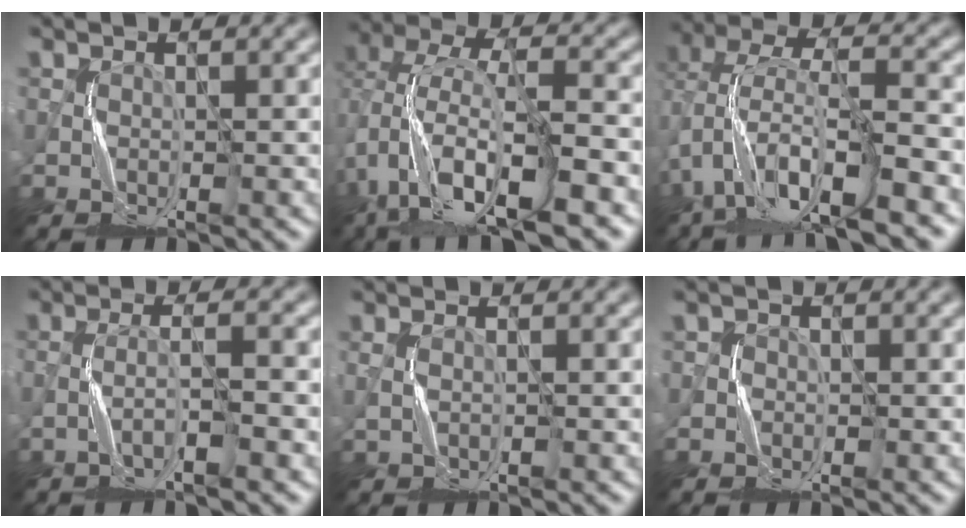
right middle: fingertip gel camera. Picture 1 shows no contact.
{"total": 11.1, "force": [-5.2, 4.4, 8.8], "torque": [-0.163, 0.010, -0.094]}
{"total": 10.5, "force": [-5.0, 3.8, 8.4], "torque": [-0.155, 0.014, -0.097]}
{"total": 2.5, "force": [-1.4, 0.2, 2.0], "torque": [-0.031, 0.014, -0.036]}
{"total": 0.0}
{"total": 1.4, "force": [-0.6, 1.3, 0.1], "torque": [0.002, 0.001, -0.012]}